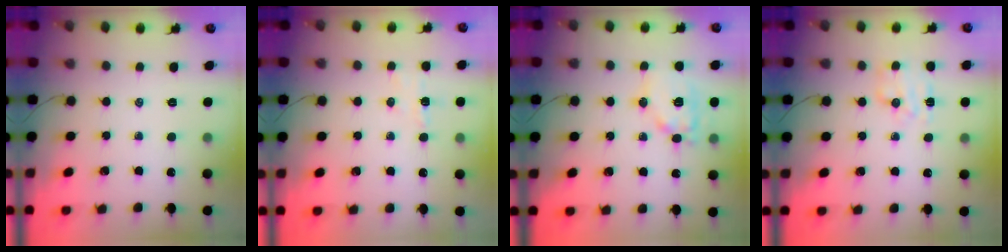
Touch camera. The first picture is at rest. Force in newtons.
{"total": 3.9, "press": 3.7, "slide": 1.2}
{"total": 10.9, "press": 10.8, "slide": 1.0}
{"total": 6.0, "press": 5.9, "slide": 1.0}